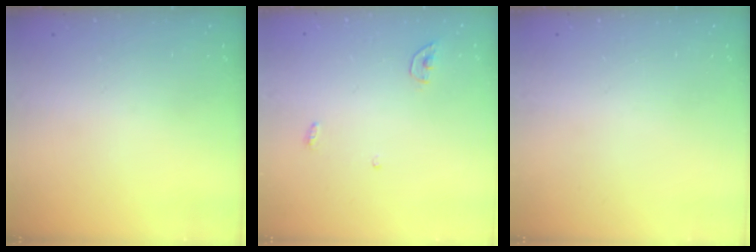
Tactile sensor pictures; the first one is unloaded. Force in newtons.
{"total": 3.4, "press": 3.4, "slide": 0.3}
{"total": 0.0}